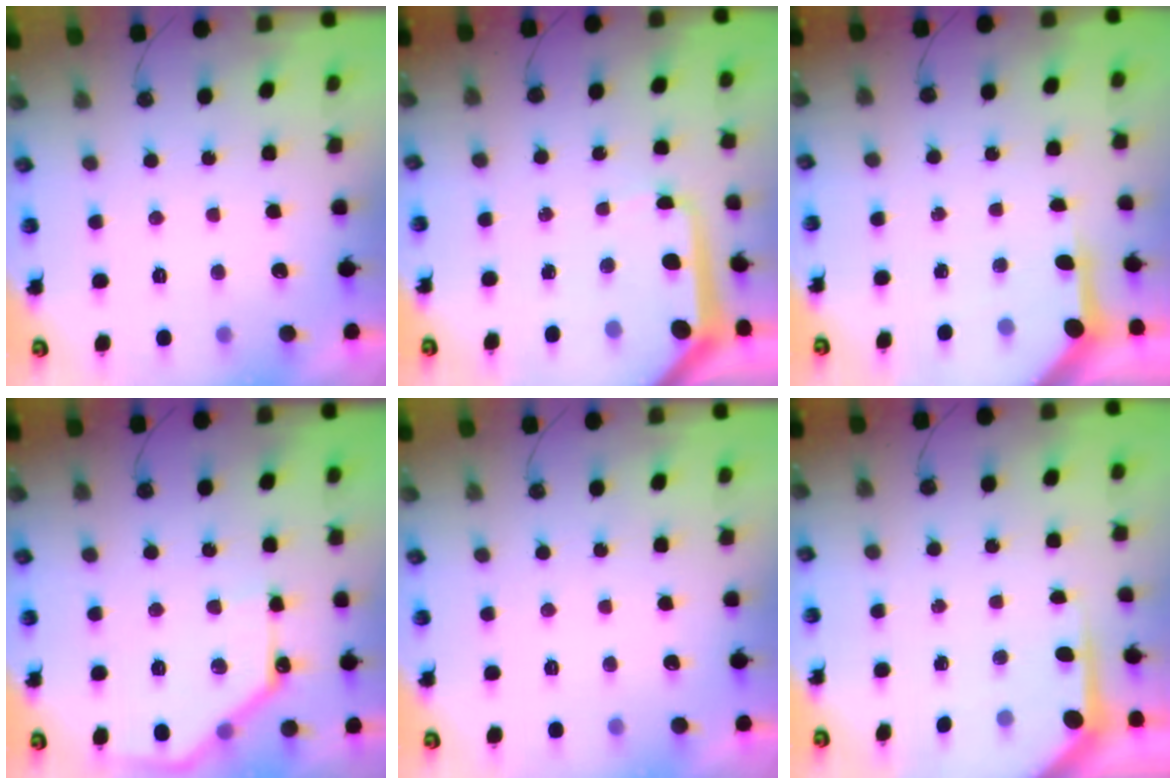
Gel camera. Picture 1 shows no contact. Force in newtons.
{"total": 10.1, "press": 10.1, "slide": 1.1}
{"total": 4.4, "press": 4.4, "slide": 0.3}
{"total": 12.8, "press": 12.8, "slide": 0.6}
{"total": 0.0}
{"total": 4.0, "press": 4.0, "slide": 0.3}